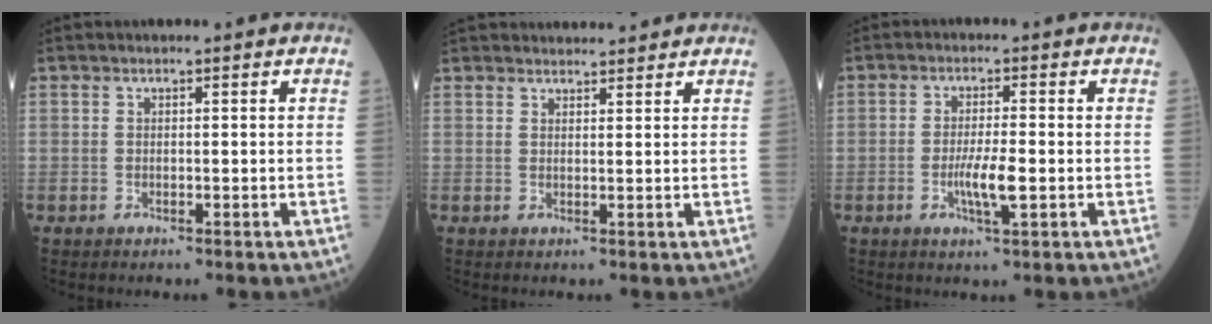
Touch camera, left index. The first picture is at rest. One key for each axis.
{"total": 9.0, "fx": 8.6, "fy": 1.8, "fz": 2.1, "tx": -0.021, "ty": 0.030, "tz": 0.113}
{"total": 4.4, "fx": -1.1, "fy": 0.4, "fz": 4.3, "tx": -0.085, "ty": -0.006, "tz": -0.020}